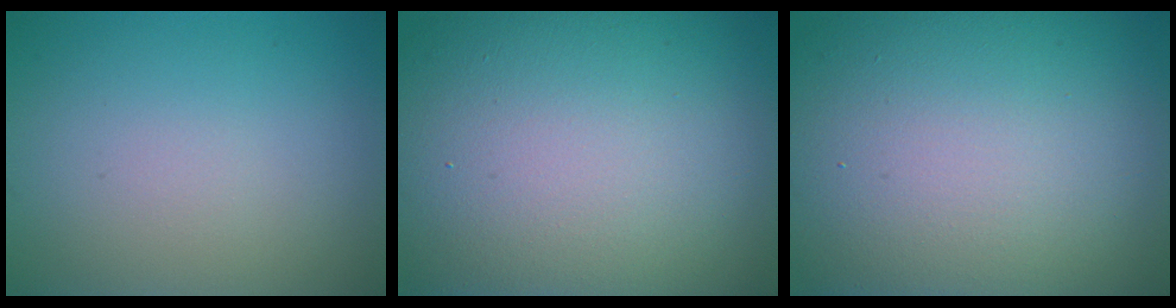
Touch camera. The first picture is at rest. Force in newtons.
{"total": 19.8, "press": 19.7, "slide": 1.1}
{"total": 19.2, "press": 19.1, "slide": 0.9}